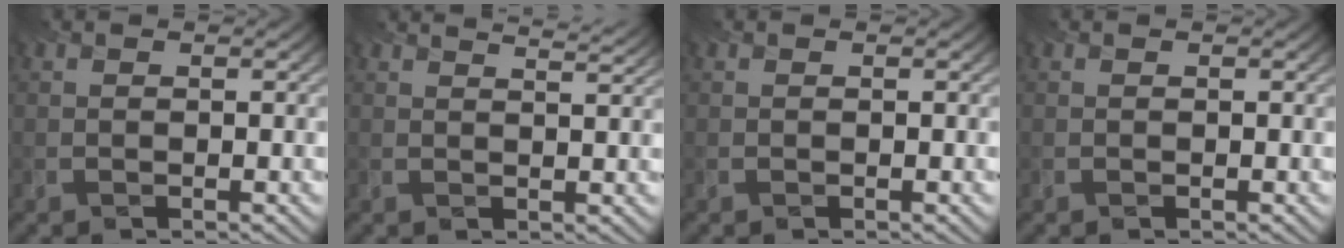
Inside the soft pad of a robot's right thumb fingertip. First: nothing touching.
{"total": 3.8, "force": [3.2, 0.8, 2.0], "torque": [-0.023, 0.011, 0.027]}
{"total": 0.0}
{"total": 0.0}